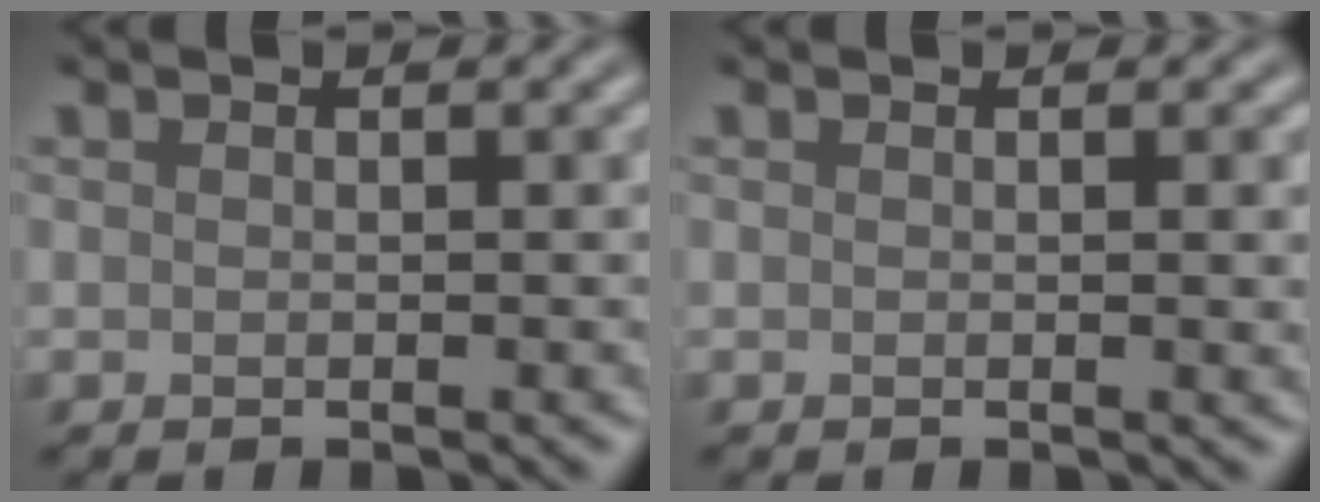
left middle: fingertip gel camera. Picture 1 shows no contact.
{"total": 1.3, "force": [0.1, 0.3, 1.3], "torque": [-0.012, 0.000, -0.001]}